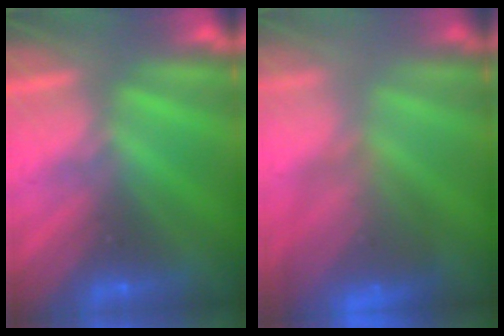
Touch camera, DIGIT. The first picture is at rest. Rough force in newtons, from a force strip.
{"total": 9.0}